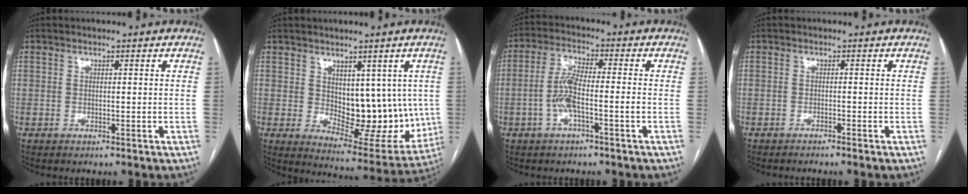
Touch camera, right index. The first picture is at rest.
{"total": 13.1, "force": [1.1, 7.3, 10.9], "torque": [-0.130, -0.005, 0.043]}
{"total": 6.1, "force": [-1.8, 1.0, 5.8], "torque": [-0.126, 0.017, -0.034]}
{"total": 1.6, "force": [-1.4, -0.3, 0.8], "torque": [-0.013, 0.004, -0.020]}